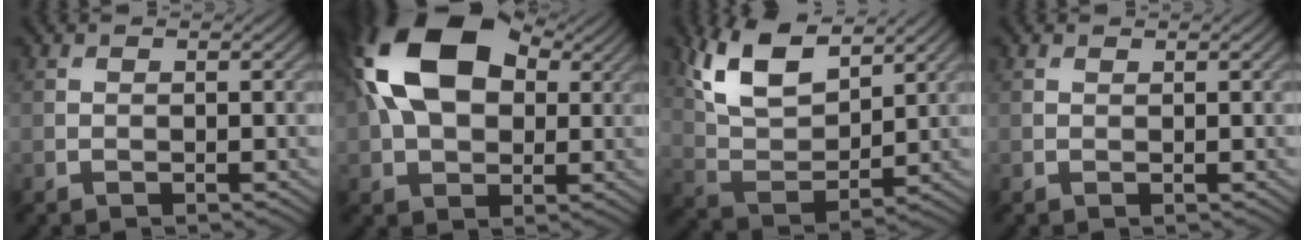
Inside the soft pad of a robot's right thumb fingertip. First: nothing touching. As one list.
[{"total": 16.4, "force": [3.9, 10.5, 11.9], "torque": [-0.233, 0.025, 0.061]}, {"total": 11.1, "force": [6.6, 5.1, 7.4], "torque": [-0.172, 0.009, 0.130]}, {"total": 0.0}]